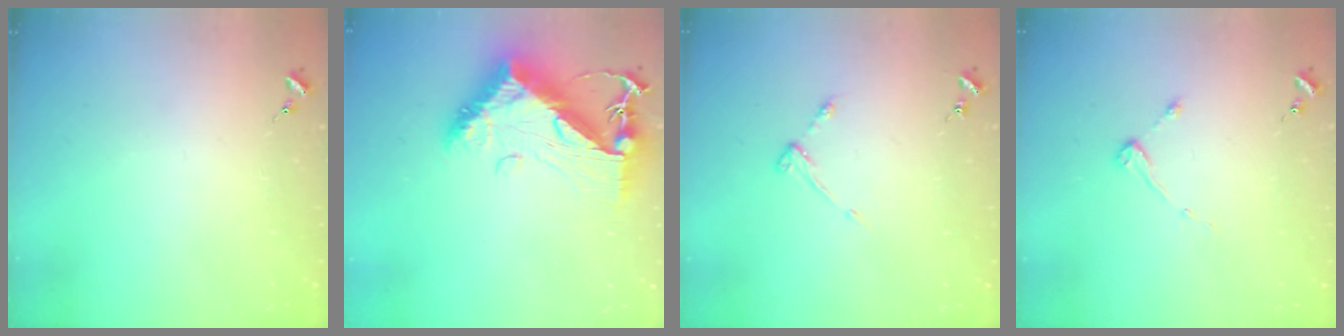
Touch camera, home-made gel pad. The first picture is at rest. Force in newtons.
{"total": 13.5, "press": 13.5, "slide": 1.2}
{"total": 3.6, "press": 3.6, "slide": 0.5}
{"total": 3.1, "press": 3.1, "slide": 0.4}